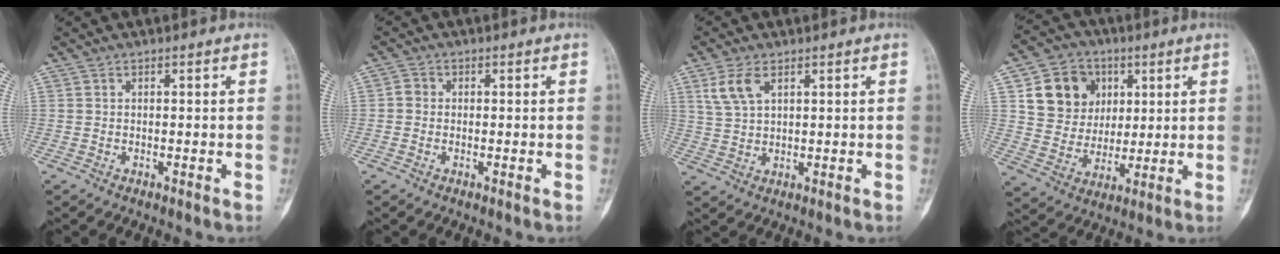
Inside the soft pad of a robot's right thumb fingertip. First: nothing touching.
{"total": 1.7, "force": [-0.2, 1.5, 0.8], "torque": [-0.008, 0.004, -0.009]}
{"total": 5.4, "force": [2.7, 2.6, 3.9], "torque": [-0.086, 0.000, 0.062]}
{"total": 13.2, "force": [4.4, 11.4, 5.0], "torque": [-0.048, -0.006, 0.082]}